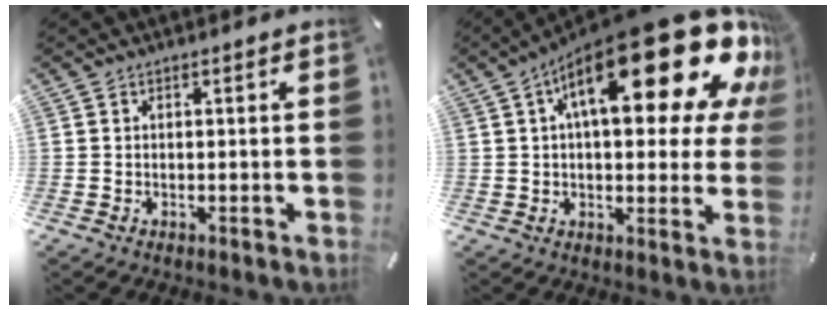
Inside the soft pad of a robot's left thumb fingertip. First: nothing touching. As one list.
[{"total": 28.5, "force": [12.1, 11.2, 23.2], "torque": [-0.356, -0.071, 0.197]}]